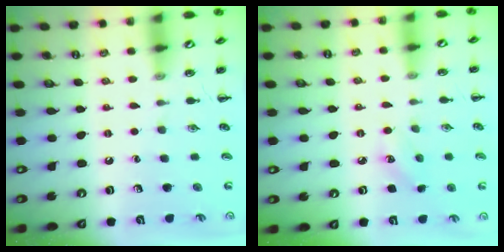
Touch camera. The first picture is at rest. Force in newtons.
{"total": 4.9, "press": 4.7, "slide": 1.3}